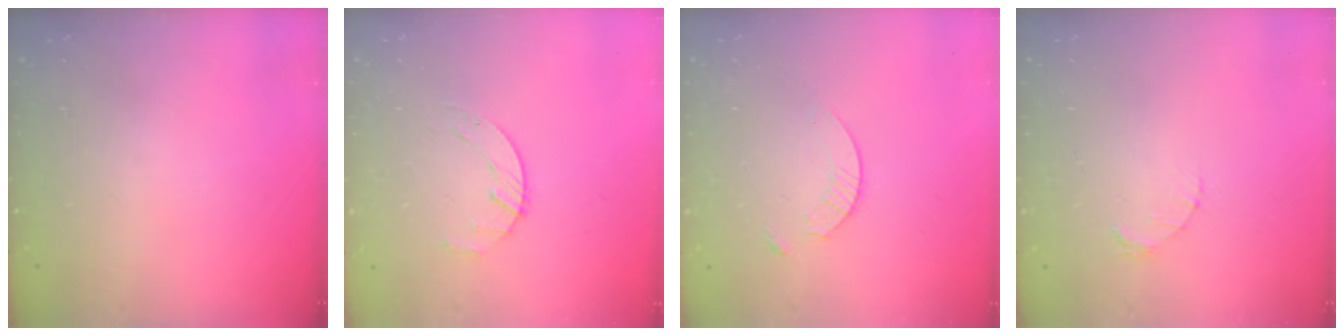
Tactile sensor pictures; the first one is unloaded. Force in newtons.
{"total": 2.1, "press": 2.1, "slide": 0.3}
{"total": 4.8, "press": 4.8, "slide": 0.6}
{"total": 1.6, "press": 1.5, "slide": 0.3}